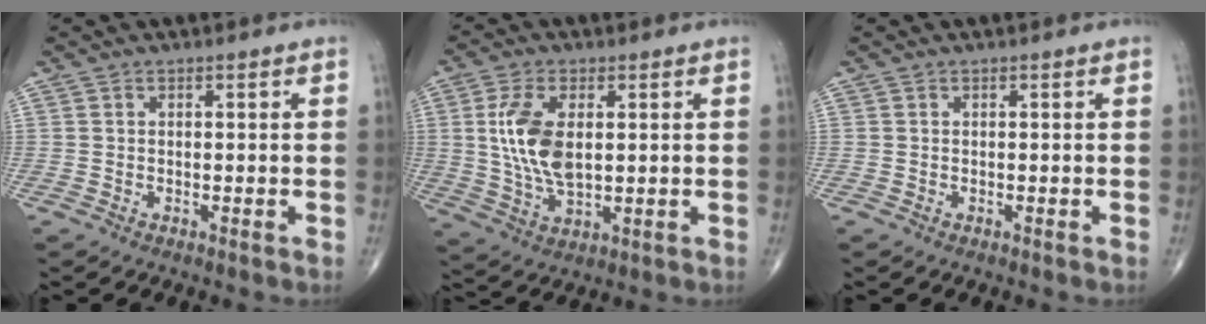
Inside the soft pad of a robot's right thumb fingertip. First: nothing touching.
{"total": 10.9, "force": [1.7, 5.6, 9.1], "torque": [-0.184, -0.010, 0.039]}
{"total": 0.0}